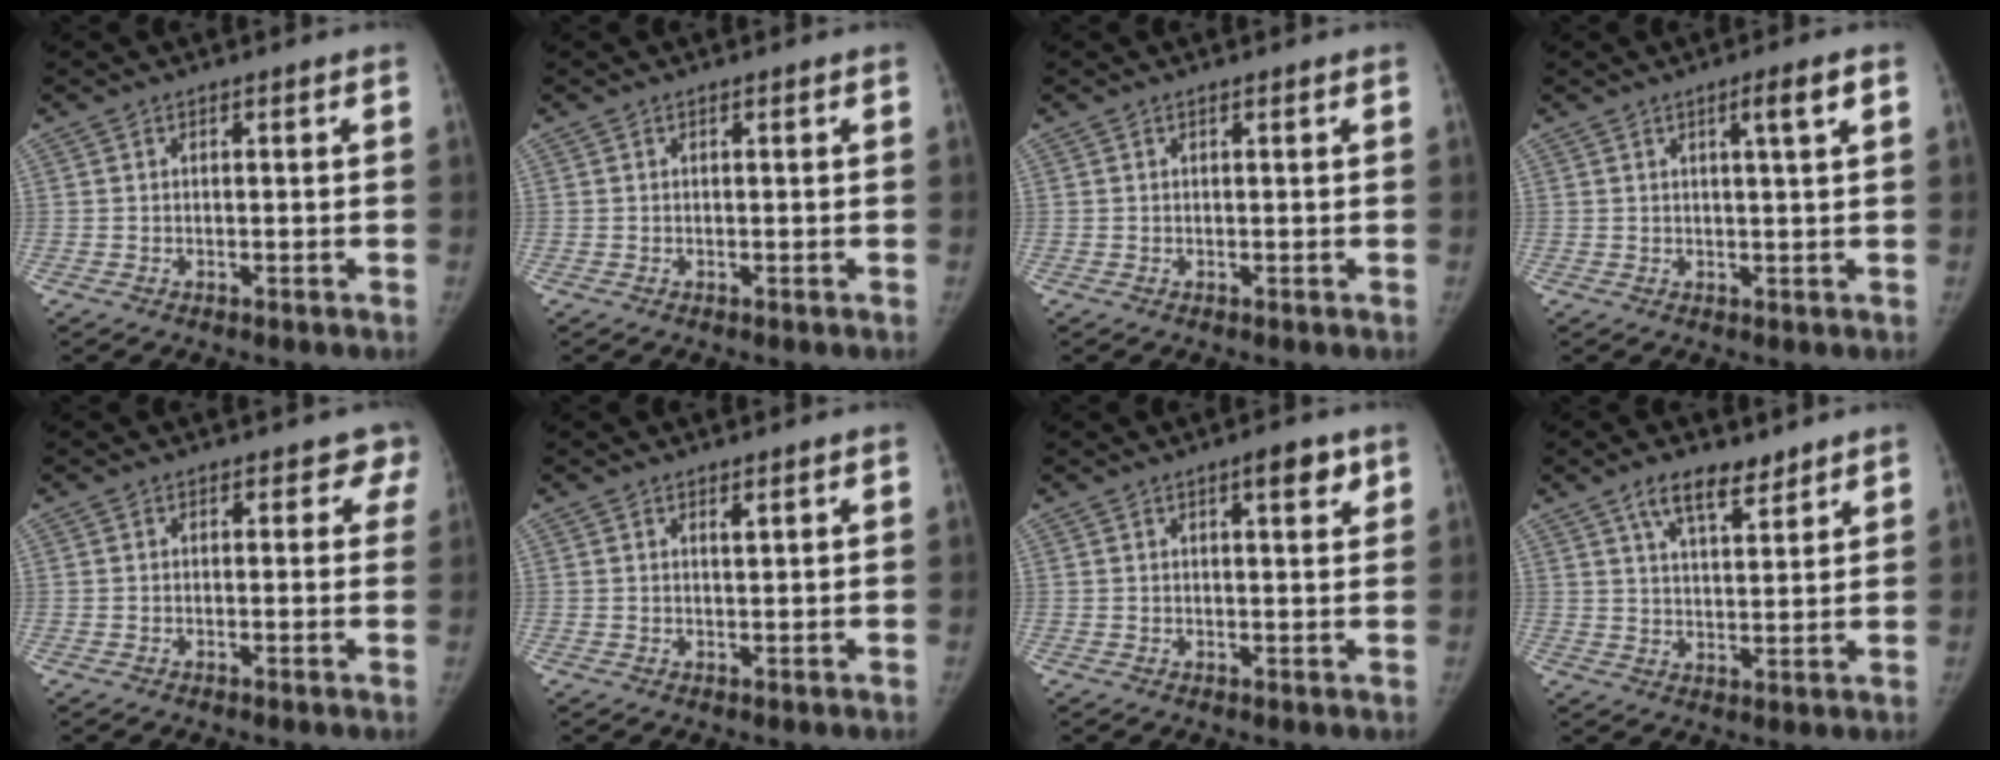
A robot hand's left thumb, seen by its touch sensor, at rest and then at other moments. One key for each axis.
{"total": 0.0}
{"total": 0.0}
{"total": 3.7, "fx": 1.6, "fy": -0.1, "fz": 3.3, "tx": -0.054, "ty": -0.003, "tz": 0.026}
{"total": 3.0, "fx": 2.0, "fy": 2.1, "fz": 0.6, "tx": 0.029, "ty": -0.006, "tz": 0.000}
{"total": 0.9, "fx": 0.6, "fy": 0.1, "fz": 0.6, "tx": -0.007, "ty": -0.004, "tz": 0.010}
{"total": 4.1, "fx": 2.3, "fy": 1.3, "fz": 3.2, "tx": -0.033, "ty": -0.009, "tz": 0.030}
{"total": 7.8, "fx": 5.5, "fy": 3.2, "fz": 4.6, "tx": -0.055, "ty": -0.033, "tz": 0.096}